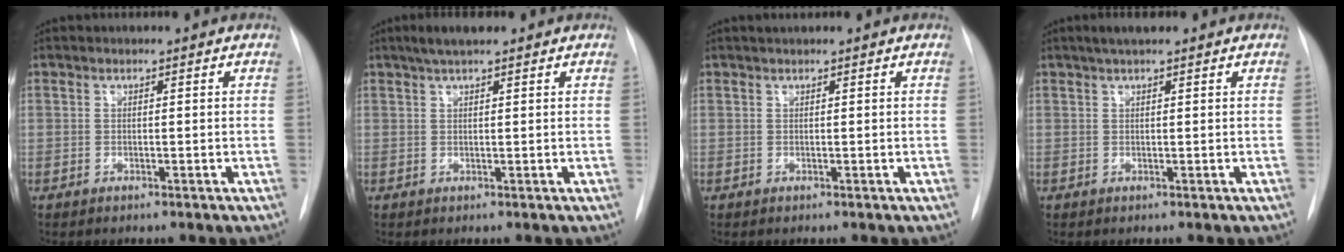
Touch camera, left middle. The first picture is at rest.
{"total": 3.6, "force": [2.7, 0.6, 2.4], "torque": [-0.049, 0.014, 0.047]}
{"total": 0.9, "force": [0.7, 0.0, 0.4], "torque": [-0.011, 0.008, 0.016]}
{"total": 3.2, "force": [2.4, 0.4, 2.1], "torque": [-0.043, 0.012, 0.042]}